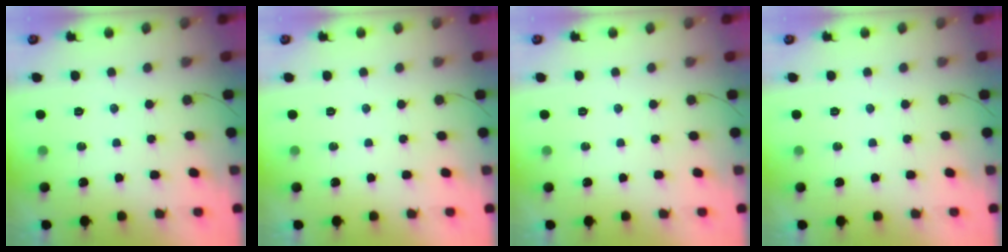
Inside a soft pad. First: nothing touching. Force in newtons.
{"total": 0.0}
{"total": 0.0}
{"total": 0.0}